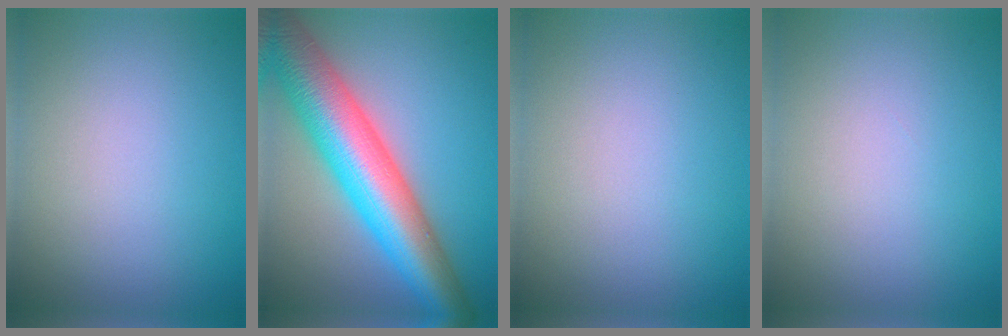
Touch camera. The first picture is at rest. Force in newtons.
{"total": 11.7, "press": 11.7, "slide": 0.5}
{"total": 0.0}
{"total": 0.0}